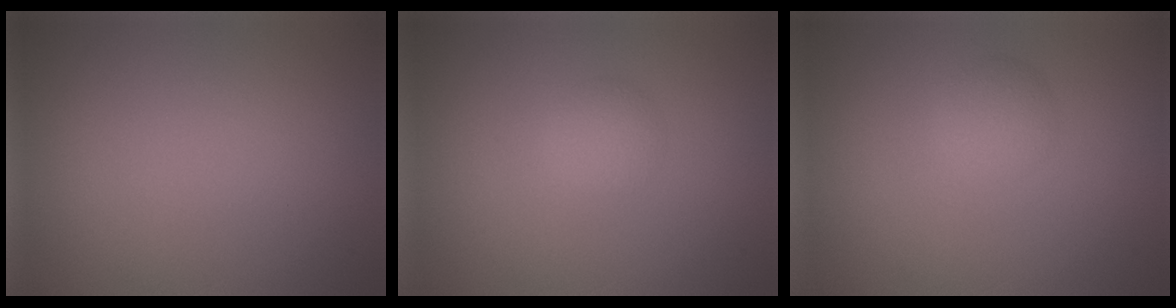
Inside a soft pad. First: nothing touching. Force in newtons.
{"total": 1.7, "press": 1.7, "slide": 0.1}
{"total": 1.9, "press": 1.9, "slide": 0.1}